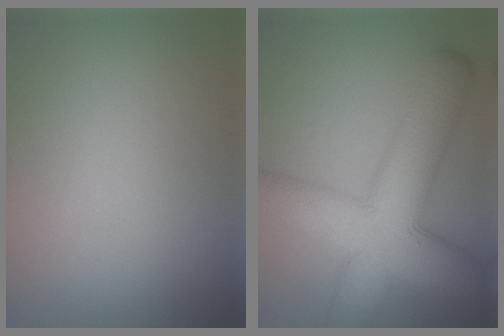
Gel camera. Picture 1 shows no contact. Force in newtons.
{"total": 12.1, "press": 12.1, "slide": 0.3}